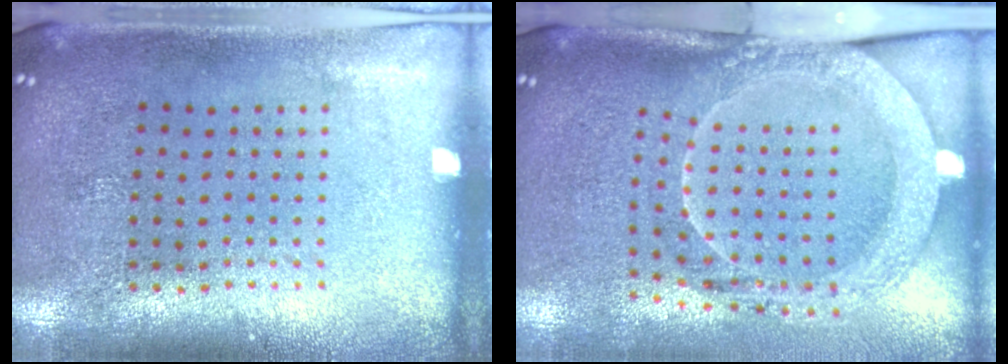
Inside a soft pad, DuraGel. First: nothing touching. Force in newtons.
{"total": 2.0, "press": 2.0, "slide": 0.3}